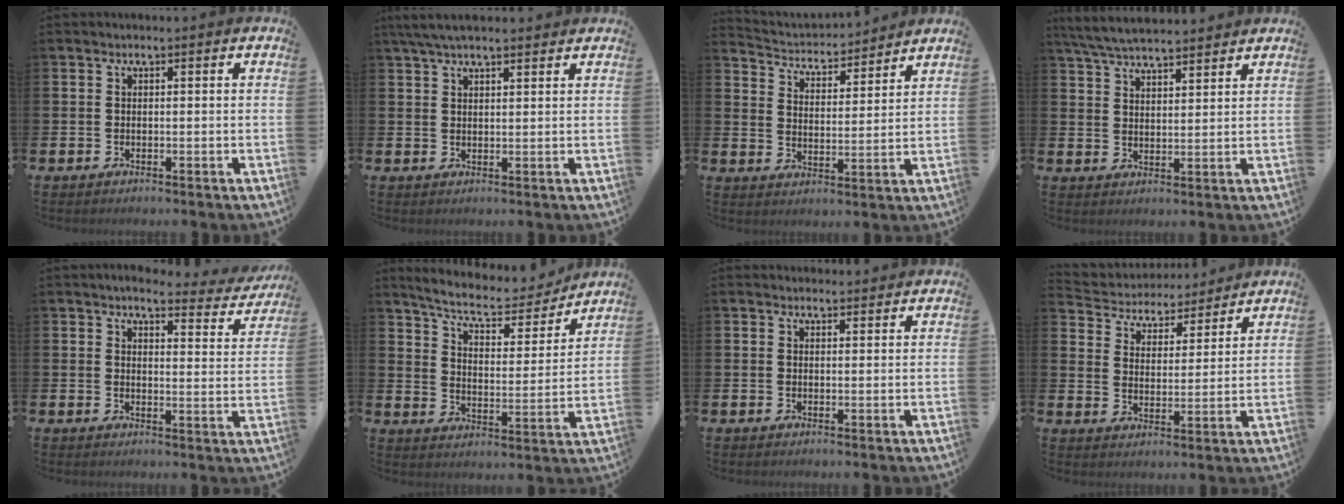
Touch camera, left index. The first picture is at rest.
{"total": 4.3, "force": [3.7, 1.0, 2.0], "torque": [-0.048, -0.005, 0.068]}
{"total": 4.1, "force": [4.0, 1.0, 0.0], "torque": [-0.026, -0.035, 0.064]}
{"total": 5.6, "force": [5.4, 0.5, 1.3], "torque": [-0.048, -0.020, 0.100]}
{"total": 3.7, "force": [3.5, 0.7, 0.9], "torque": [-0.024, -0.026, 0.056]}
{"total": 8.4, "force": [7.7, 1.7, 2.8], "torque": [-0.077, -0.054, 0.129]}
{"total": 1.6, "force": [1.6, 0.4, 0.0], "torque": [0.007, -0.005, 0.027]}
{"total": 4.7, "force": [4.4, 1.6, -0.1], "torque": [-0.033, -0.037, 0.073]}